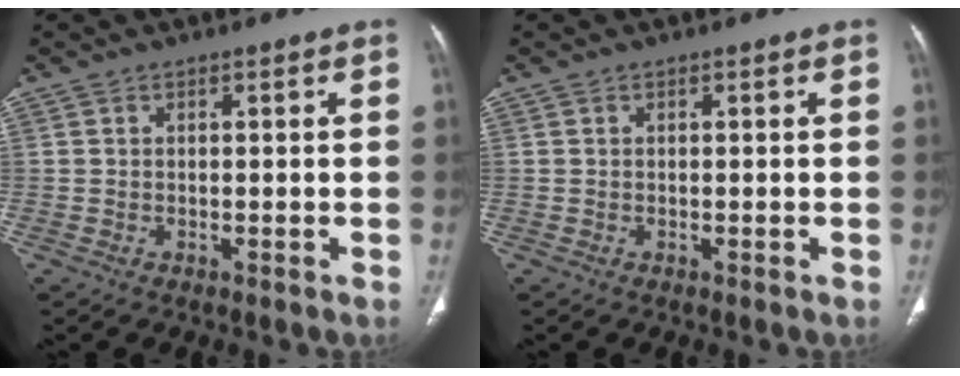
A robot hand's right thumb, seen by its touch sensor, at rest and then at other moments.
{"total": 0.0}